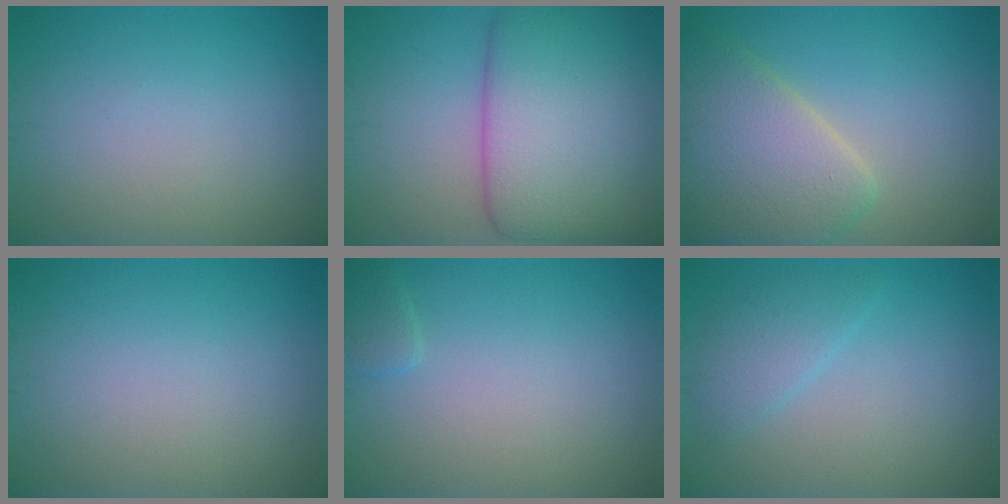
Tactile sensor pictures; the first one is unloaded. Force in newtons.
{"total": 11.0, "press": 11.0, "slide": 0.2}
{"total": 7.3, "press": 7.3, "slide": 0.6}
{"total": 0.0}
{"total": 1.1, "press": 1.1, "slide": 0.1}
{"total": 2.3, "press": 2.3, "slide": 0.3}